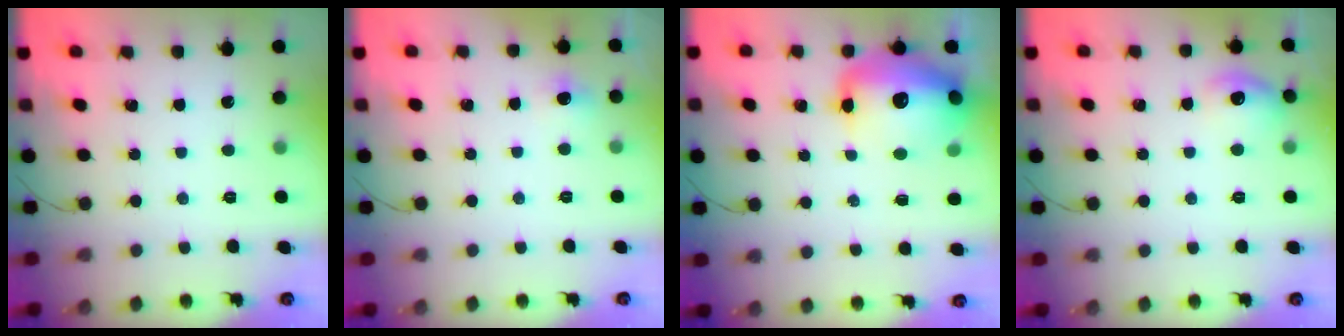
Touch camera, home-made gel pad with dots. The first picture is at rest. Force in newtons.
{"total": 8.0, "press": 4.2, "slide": 6.7}
{"total": 18.2, "press": 17.7, "slide": 4.1}
{"total": 9.1, "press": 9.0, "slide": 1.2}